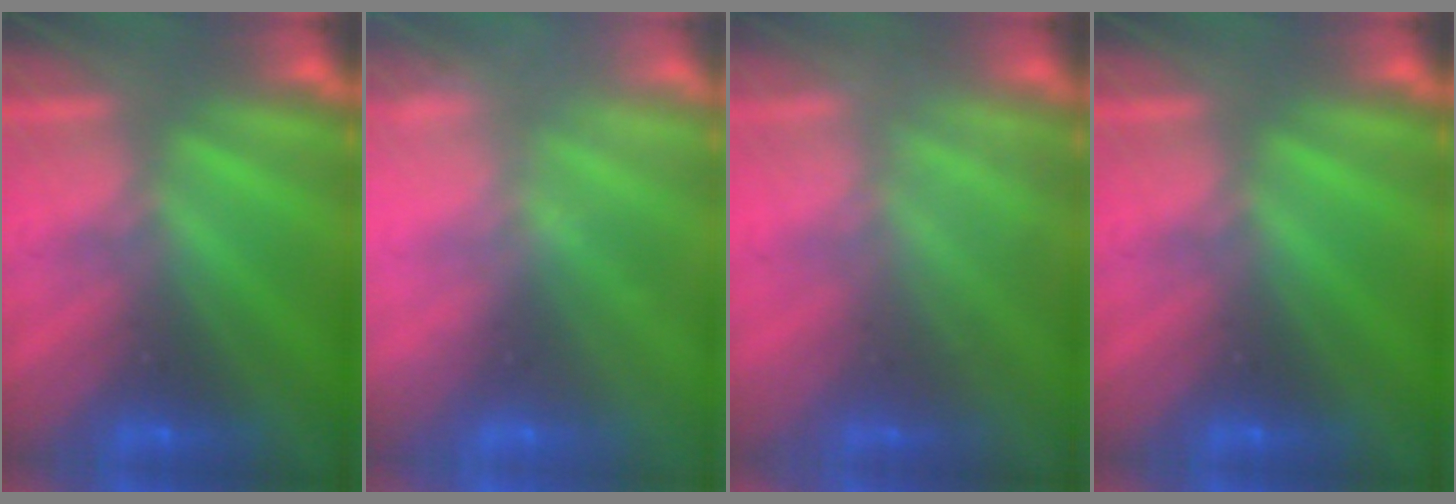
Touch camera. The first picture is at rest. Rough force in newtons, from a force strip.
{"total": 2.3}
{"total": 2.6}
{"total": 0.0}